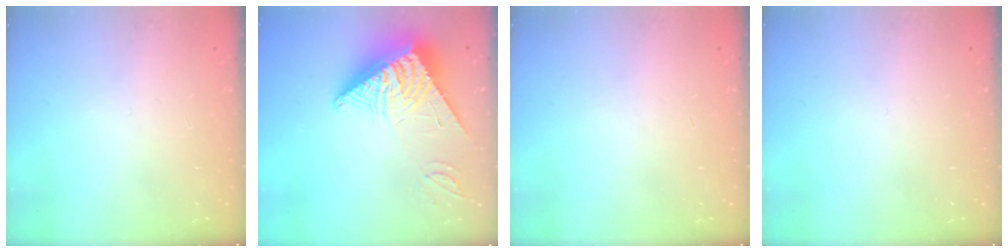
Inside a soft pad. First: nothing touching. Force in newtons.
{"total": 12.9, "press": 12.9, "slide": 1.3}
{"total": 0.0}
{"total": 0.0}